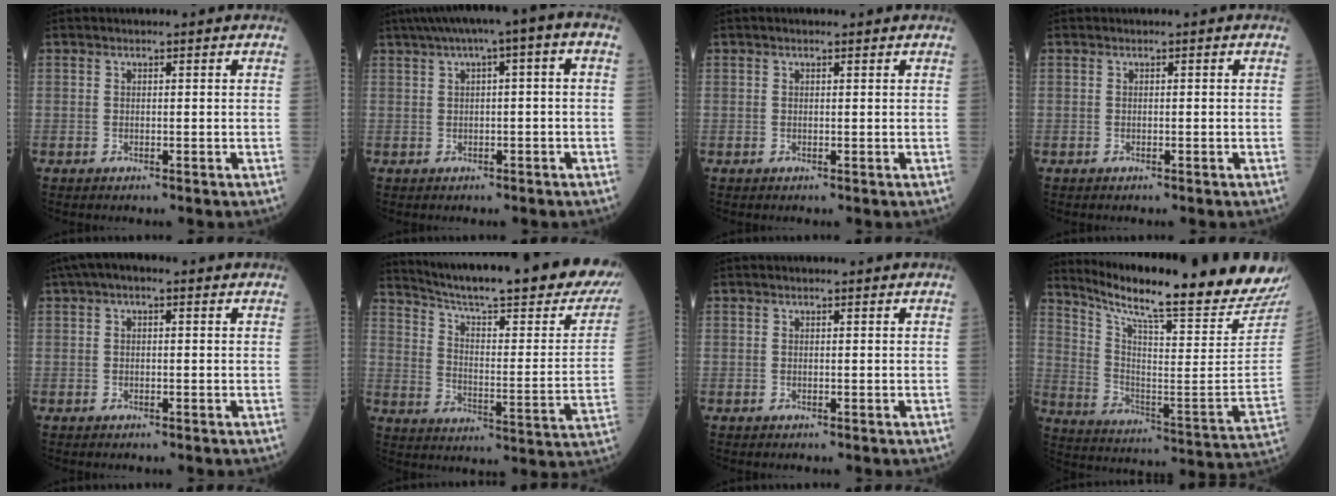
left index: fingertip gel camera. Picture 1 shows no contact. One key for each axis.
{"total": 7.3, "fx": 2.3, "fy": 0.9, "fz": 6.9, "tx": -0.114, "ty": 0.036, "tz": 0.032}
{"total": 1.0, "fx": 0.7, "fy": 0.2, "fz": 0.7, "tx": -0.013, "ty": 0.009, "tz": 0.007}
{"total": 0.0}
{"total": 4.2, "fx": 2.2, "fy": 1.5, "fz": 3.3, "tx": -0.063, "ty": 0.032, "tz": 0.031}
{"total": 30.8, "fx": 25.6, "fy": 2.9, "fz": 16.8, "tx": -0.252, "ty": -0.076, "tz": 0.332}
{"total": 0.7, "fx": 0.5, "fy": 0.1, "fz": 0.4, "tx": -0.008, "ty": 0.006, "tz": 0.006}
{"total": 25.1, "fx": 22.6, "fy": -0.8, "fz": 11.0, "tx": -0.191, "ty": -0.104, "tz": 0.317}